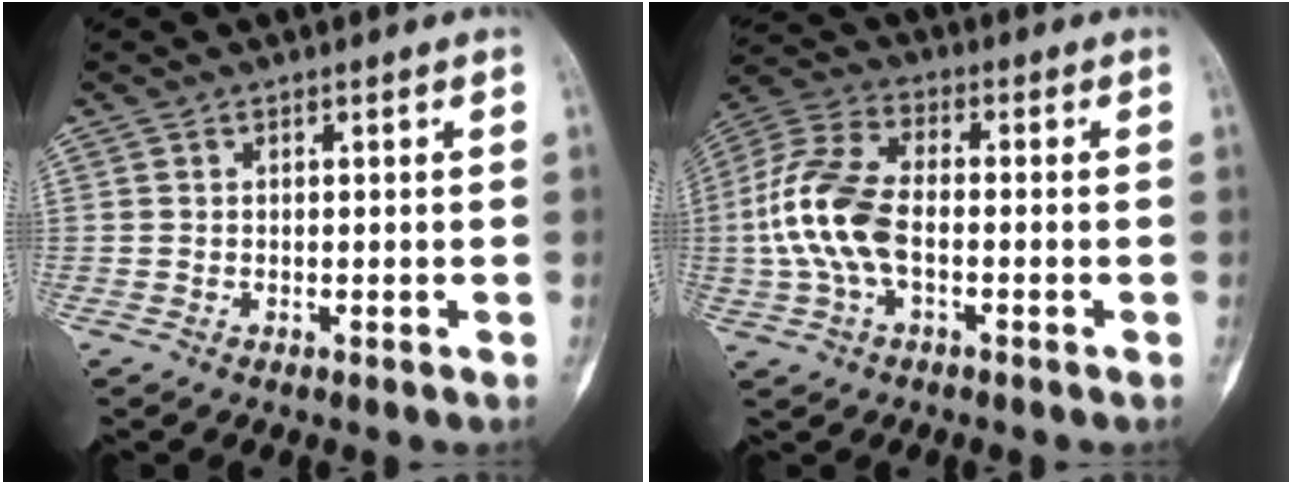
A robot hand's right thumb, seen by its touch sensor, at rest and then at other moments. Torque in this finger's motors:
{"motor_torque": [1.64, 1.55, 0.68, -0.63, 0.38]}